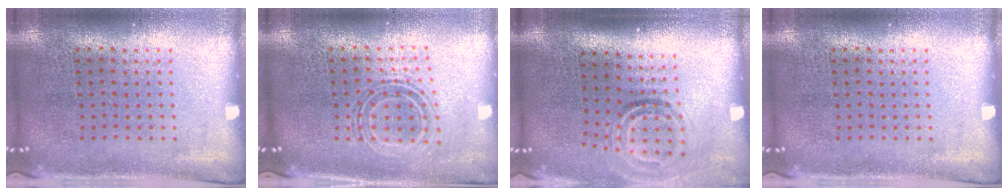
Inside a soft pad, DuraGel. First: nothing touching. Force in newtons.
{"total": 0.7, "press": 0.7, "slide": 0.2}
{"total": 1.9, "press": 1.3, "slide": 1.4}
{"total": 0.0}